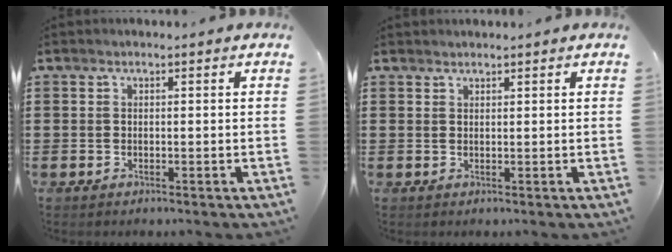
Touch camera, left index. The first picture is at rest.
{"total": 0.7, "force": [0.7, 0.0, 0.0], "torque": [-0.001, -0.001, 0.015]}